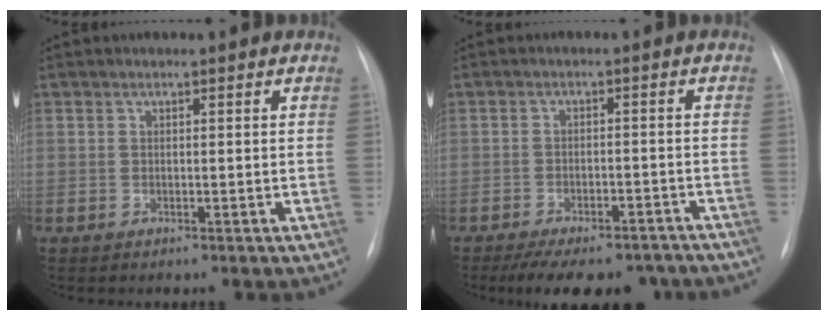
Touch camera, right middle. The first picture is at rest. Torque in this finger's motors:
{"motor_torque": [1.13, -1.00, 0.18, 0.08]}